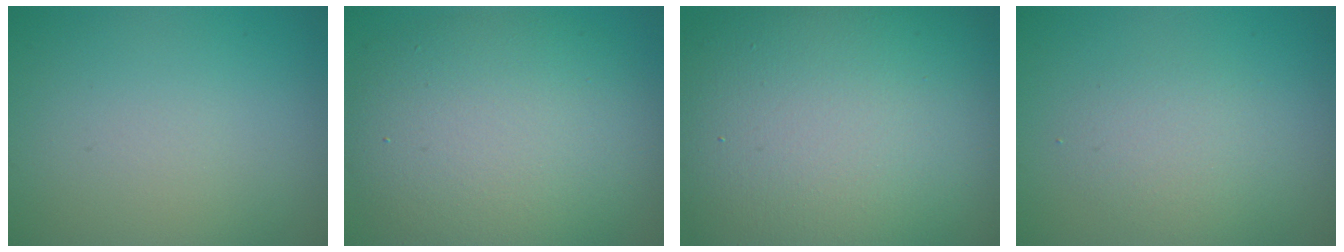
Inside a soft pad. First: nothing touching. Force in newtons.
{"total": 9.9, "press": 9.8, "slide": 0.8}
{"total": 18.2, "press": 18.2, "slide": 1.2}
{"total": 2.2, "press": 2.2, "slide": 0.0}